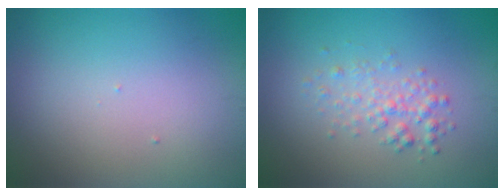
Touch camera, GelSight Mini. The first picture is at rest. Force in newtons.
{"total": 2.0, "press": 2.0, "slide": 0.1}